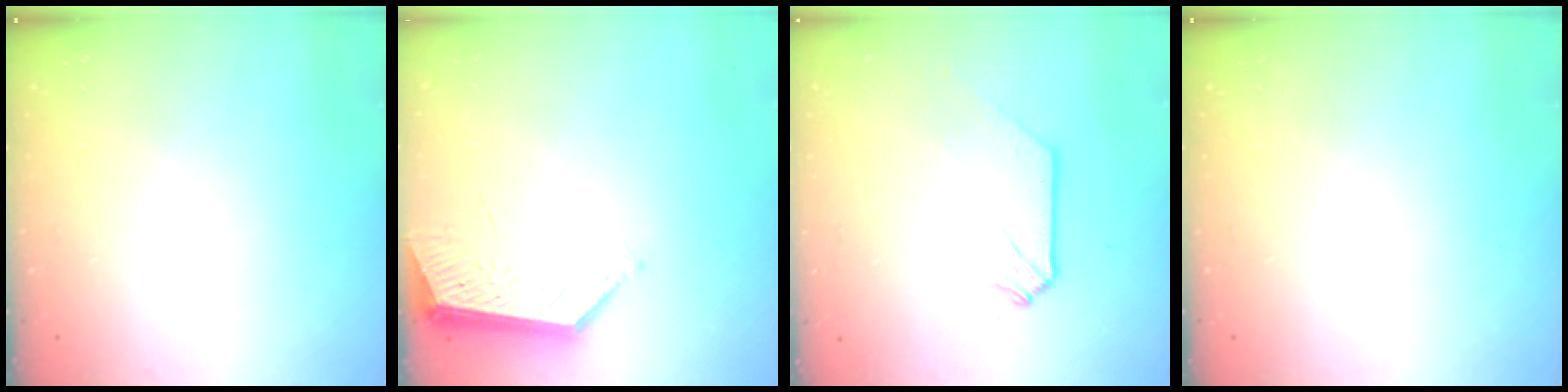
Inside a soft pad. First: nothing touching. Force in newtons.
{"total": 4.0, "press": 4.0, "slide": 0.5}
{"total": 1.0, "press": 1.0, "slide": 0.1}
{"total": 0.0}